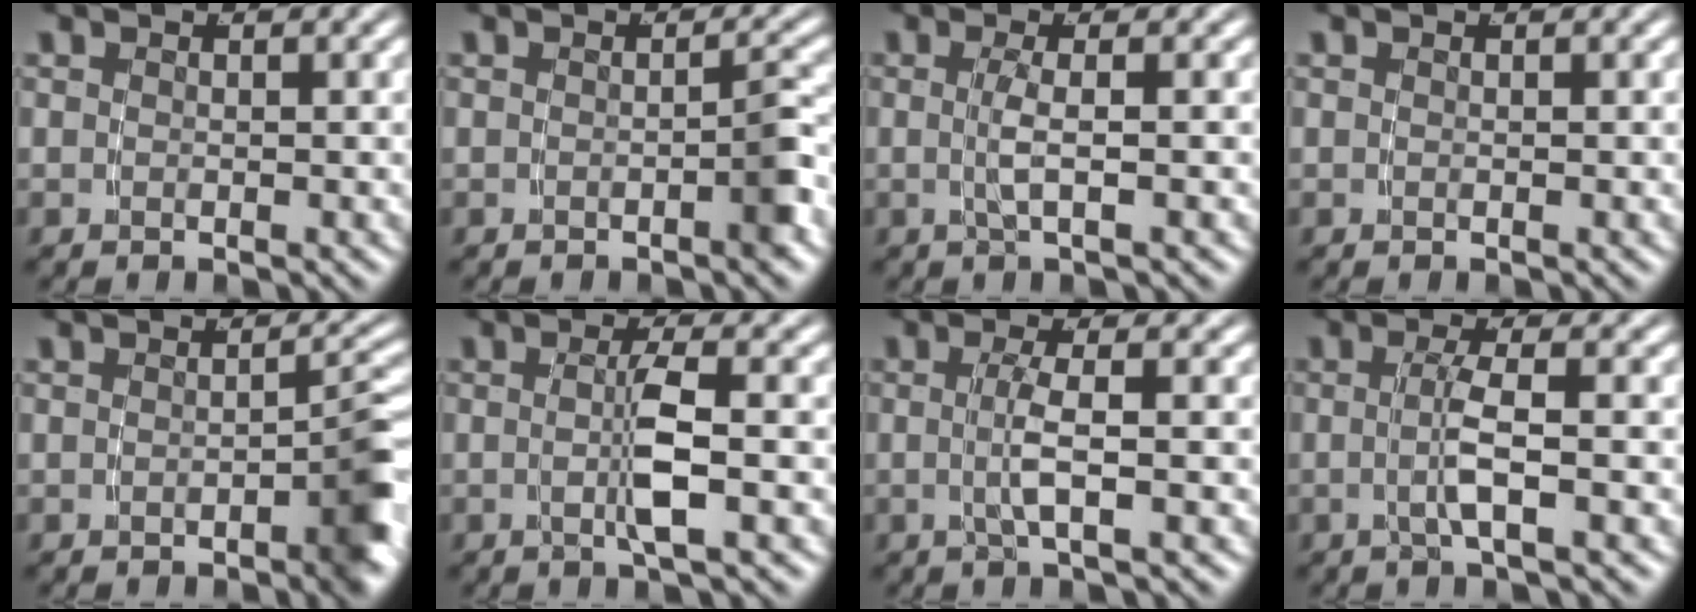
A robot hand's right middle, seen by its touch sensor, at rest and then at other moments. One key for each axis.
{"total": 1.8, "fx": -0.9, "fy": 0.0, "fz": 1.5, "tx": -0.018, "ty": 0.006, "tz": -0.019}
{"total": 1.9, "fx": -0.3, "fy": -0.7, "fz": 1.7, "tx": -0.035, "ty": -0.003, "tz": -0.002}
{"total": 0.0}
{"total": 3.1, "fx": -1.4, "fy": 0.5, "fz": 2.7, "tx": -0.030, "ty": 0.001, "tz": -0.025}
{"total": 2.8, "fx": -0.7, "fy": -0.6, "fz": 2.7, "tx": -0.042, "ty": -0.003, "tz": -0.010}
{"total": 2.5, "fx": -0.5, "fy": -0.7, "fz": 2.3, "tx": -0.044, "ty": -0.001, "tz": -0.006}
{"total": 2.8, "fx": -0.6, "fy": -0.5, "fz": 2.7, "tx": -0.048, "ty": 0.001, "tz": -0.009}